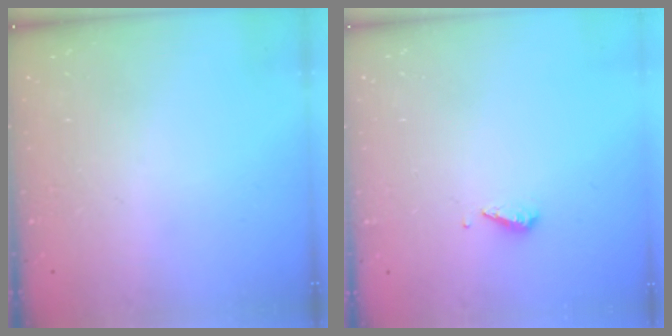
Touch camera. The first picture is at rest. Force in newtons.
{"total": 3.1, "press": 3.1, "slide": 0.2}